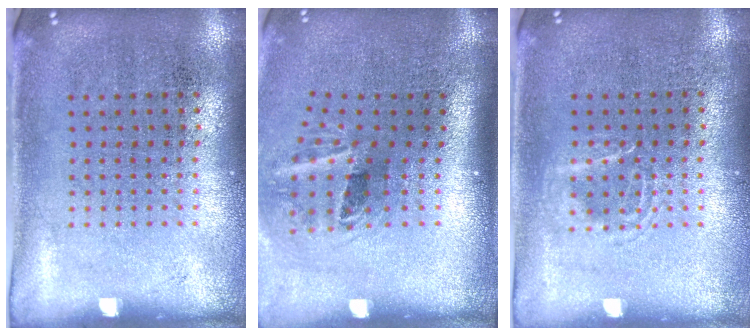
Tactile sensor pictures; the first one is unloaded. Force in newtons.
{"total": 2.0, "press": 1.2, "slide": 1.6}
{"total": 1.4, "press": 1.4, "slide": 0.2}